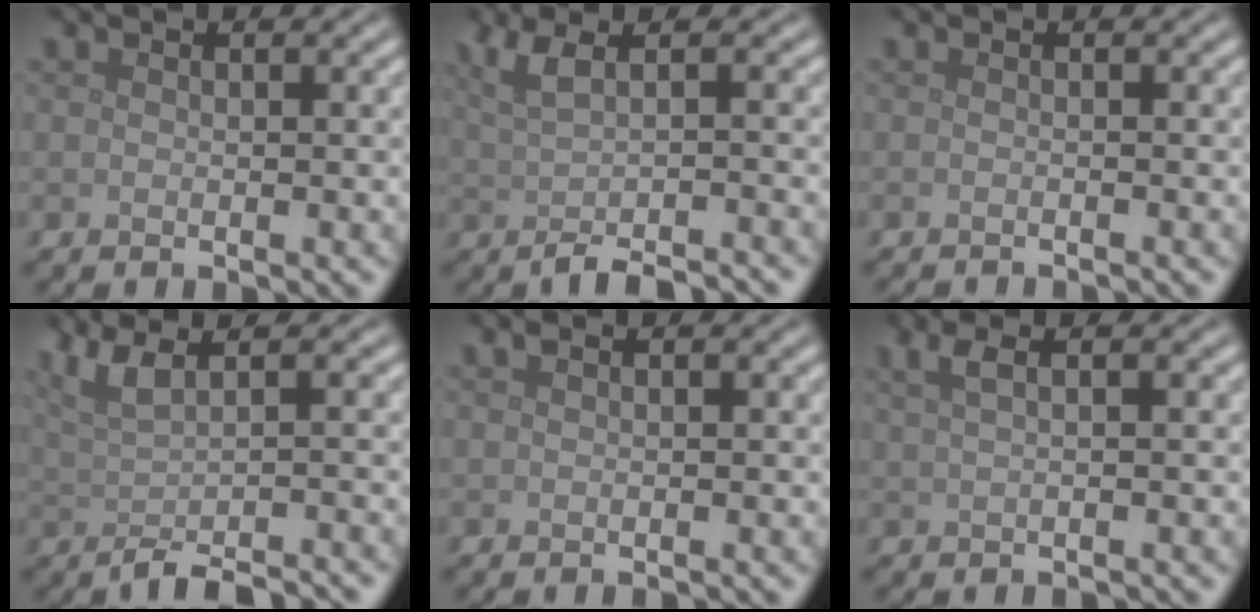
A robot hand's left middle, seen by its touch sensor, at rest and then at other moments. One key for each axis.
{"total": 4.8, "fx": -0.5, "fy": 1.5, "fz": 4.5, "tx": -0.063, "ty": -0.001, "tz": -0.014}
{"total": 1.4, "fx": -1.3, "fy": 0.2, "fz": 0.4, "tx": 0.007, "ty": -0.005, "tz": -0.021}
{"total": 5.3, "fx": -0.4, "fy": 1.6, "fz": 5.0, "tx": -0.068, "ty": 0.001, "tz": -0.013}
{"total": 0.6, "fx": 0.4, "fy": 0.2, "fz": 0.5, "tx": -0.009, "ty": 0.008, "tz": 0.006}
{"total": 2.6, "fx": 1.3, "fy": 0.9, "fz": 2.1, "tx": -0.031, "ty": 0.004, "tz": 0.018}